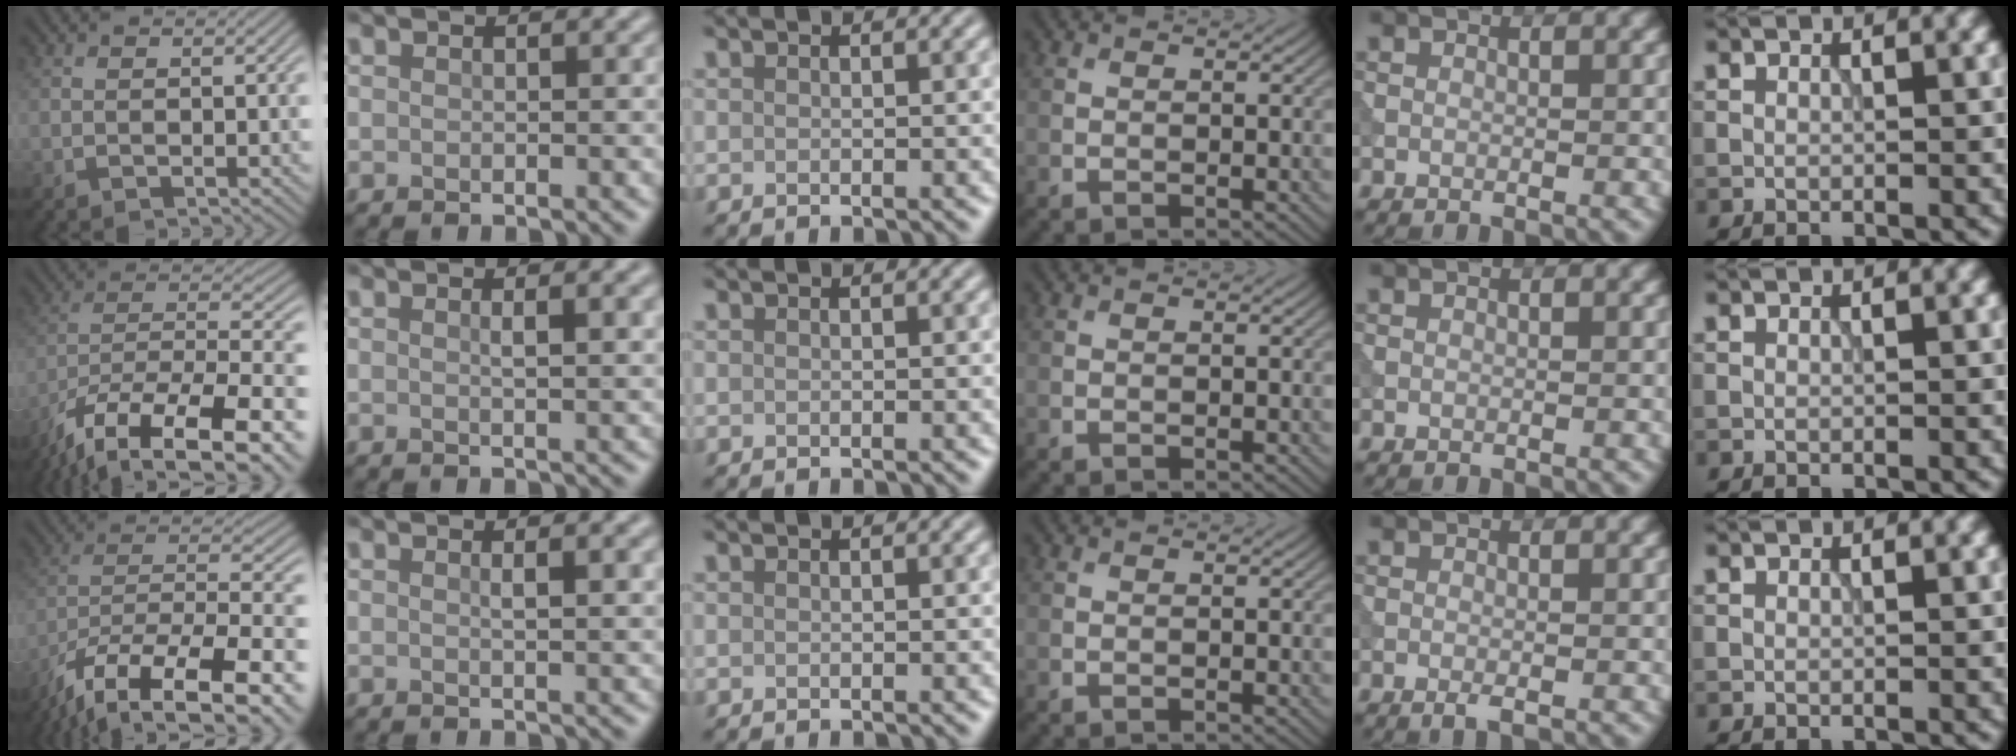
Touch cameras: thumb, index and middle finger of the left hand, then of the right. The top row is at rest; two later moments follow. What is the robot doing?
{"motion": "extract", "object": "tissue"}